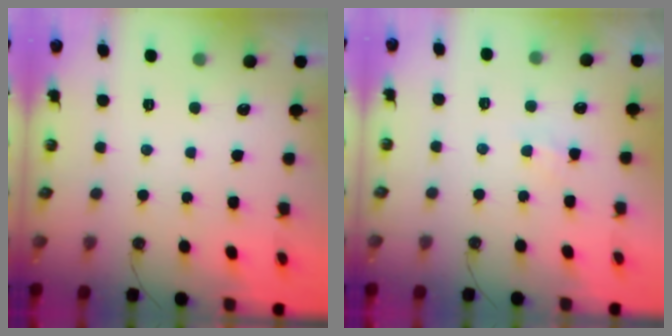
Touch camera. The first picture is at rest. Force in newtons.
{"total": 5.6, "press": 5.6, "slide": 0.6}